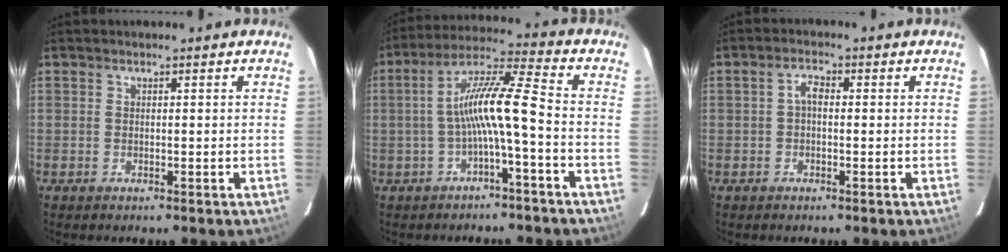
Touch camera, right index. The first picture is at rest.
{"total": 9.7, "force": [-2.5, 0.4, 9.4], "torque": [-0.193, 0.021, -0.045]}
{"total": 2.1, "force": [-0.2, 1.2, 1.7], "torque": [-0.036, 0.011, -0.005]}